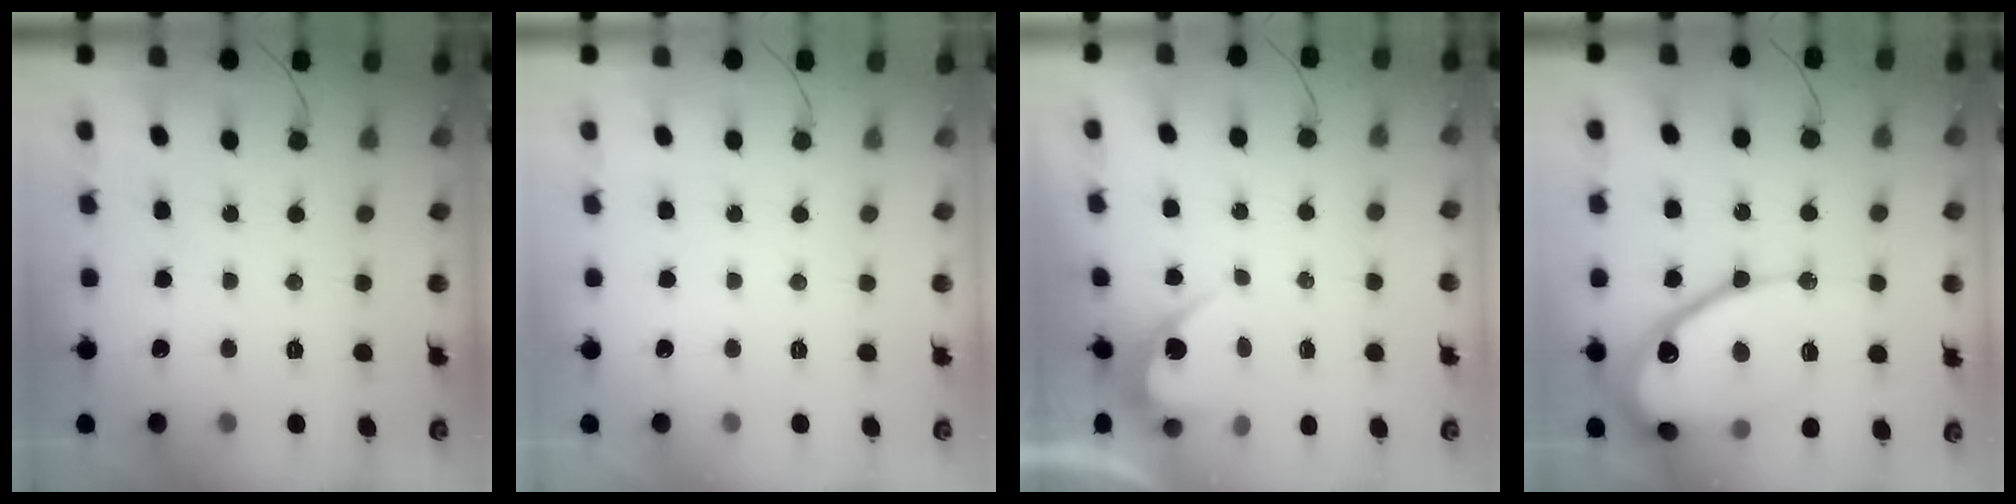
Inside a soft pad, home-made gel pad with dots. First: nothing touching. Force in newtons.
{"total": 0.0}
{"total": 3.5, "press": 3.5, "slide": 0.2}
{"total": 18.7, "press": 18.6, "slide": 2.0}